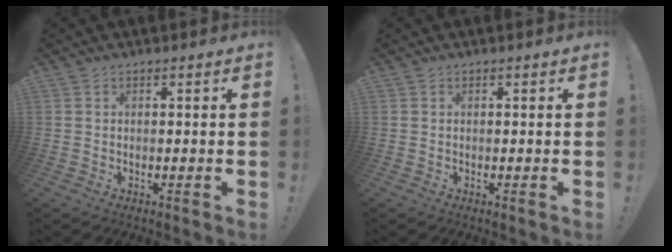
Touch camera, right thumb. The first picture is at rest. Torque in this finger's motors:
{"motor_torque": [0.05, -0.02, -0.10, 0.09, 0.00]}